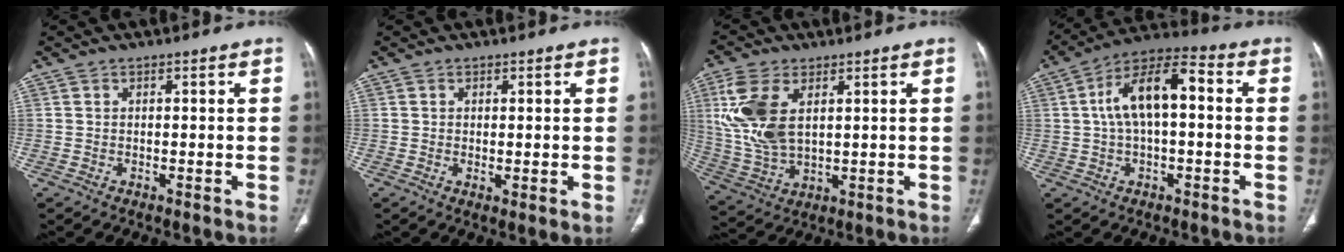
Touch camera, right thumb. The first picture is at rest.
{"total": 1.9, "force": [0.1, 0.6, 1.9], "torque": [-0.038, -0.011, 0.003]}
{"total": 12.5, "force": [3.6, 6.8, 9.9], "torque": [-0.224, -0.009, 0.081]}
{"total": 12.5, "force": [1.3, 5.8, 11.0], "torque": [-0.197, 0.039, 0.013]}